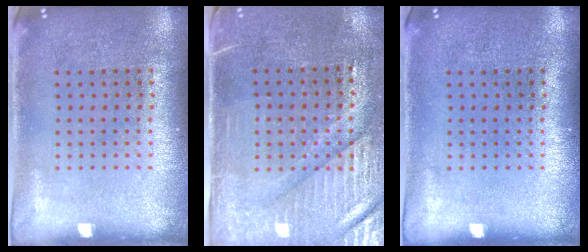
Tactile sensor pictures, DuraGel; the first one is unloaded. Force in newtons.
{"total": 3.5, "press": 3.2, "slide": 1.6}
{"total": 0.0}